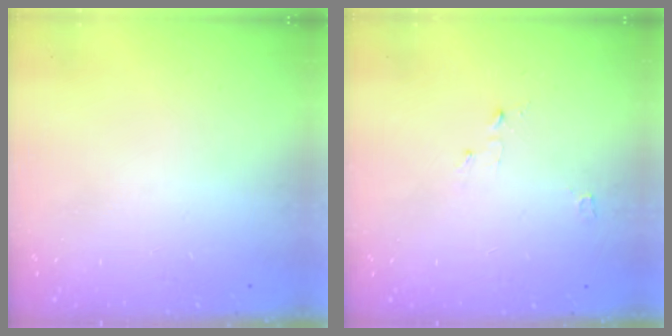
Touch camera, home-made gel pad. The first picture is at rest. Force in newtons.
{"total": 2.7, "press": 2.6, "slide": 0.3}